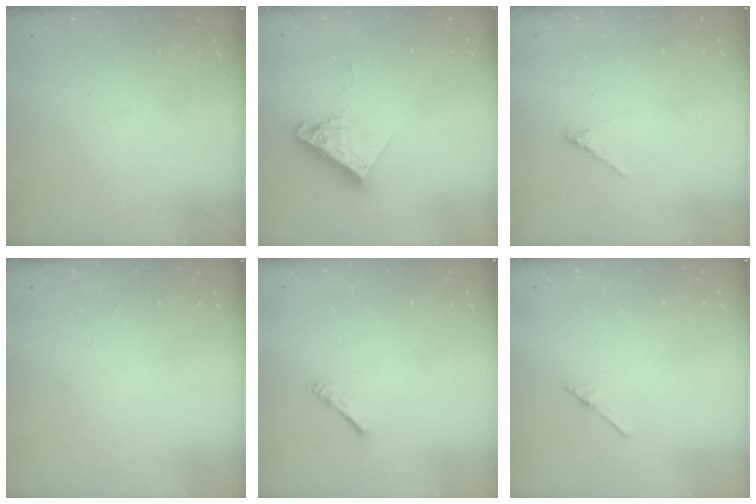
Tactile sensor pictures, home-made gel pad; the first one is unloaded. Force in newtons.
{"total": 10.1, "press": 10.1, "slide": 0.9}
{"total": 1.6, "press": 1.5, "slide": 0.5}
{"total": 0.0}
{"total": 2.0, "press": 1.9, "slide": 0.4}
{"total": 1.9, "press": 1.8, "slide": 0.3}